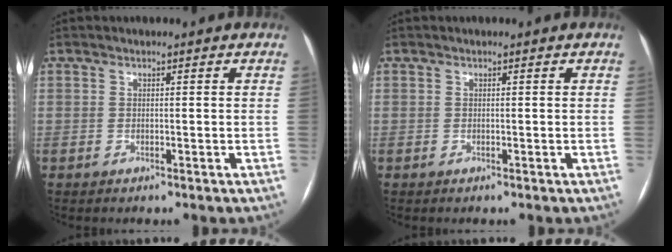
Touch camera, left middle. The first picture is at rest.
{"total": 0.0}